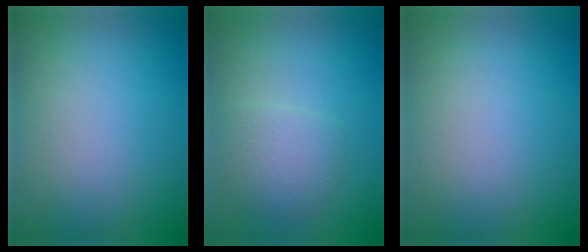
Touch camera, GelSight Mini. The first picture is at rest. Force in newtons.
{"total": 2.3, "press": 2.3, "slide": 0.0}
{"total": 0.0}